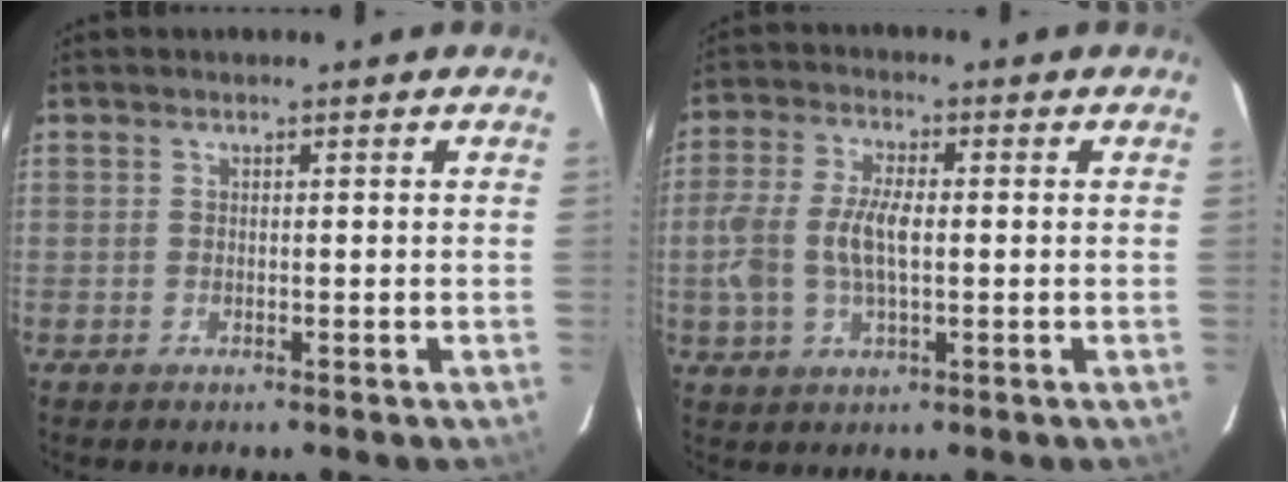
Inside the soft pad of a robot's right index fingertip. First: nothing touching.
{"total": 9.1, "force": [-0.6, 4.3, 8.0], "torque": [-0.166, 0.005, -0.012]}